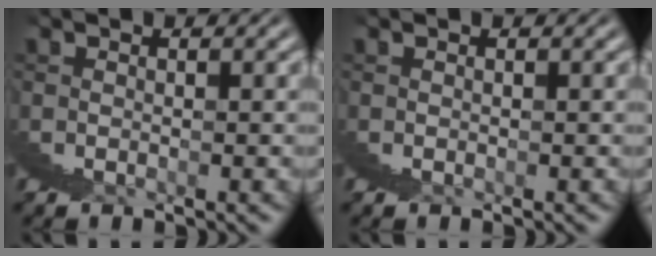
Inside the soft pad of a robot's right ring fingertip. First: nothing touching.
{"total": 0.0}